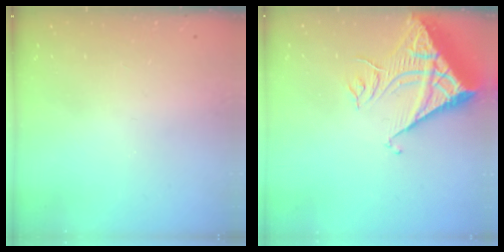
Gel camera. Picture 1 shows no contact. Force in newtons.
{"total": 11.6, "press": 11.5, "slide": 1.4}